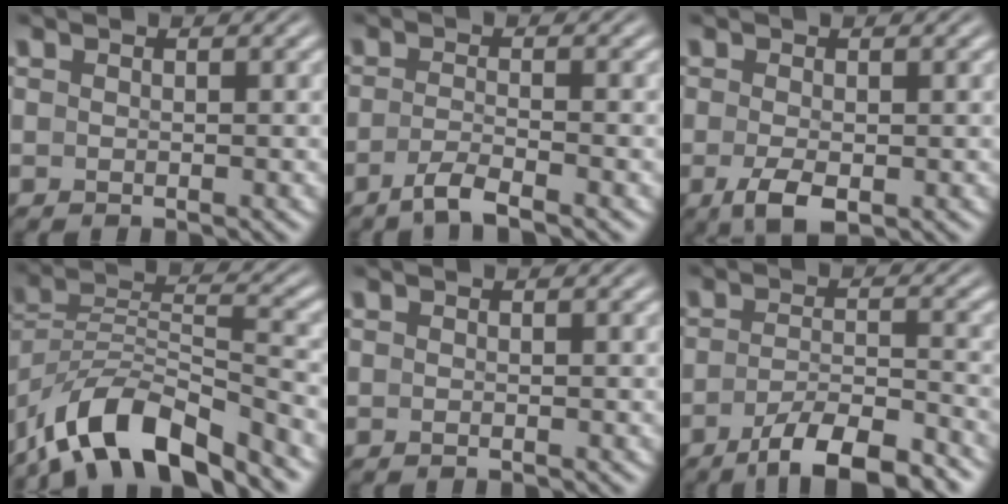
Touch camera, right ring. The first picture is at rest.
{"total": 2.7, "force": [-2.2, -0.1, 1.6], "torque": [-0.028, -0.005, -0.035]}
{"total": 2.9, "force": [-1.6, 1.1, 2.2], "torque": [-0.048, -0.019, -0.015]}
{"total": 8.6, "force": [-5.6, 4.2, 5.0], "torque": [-0.105, -0.035, -0.076]}
{"total": 0.0}
{"total": 6.3, "force": [-4.7, 1.5, 3.8], "torque": [-0.048, -0.013, -0.070]}